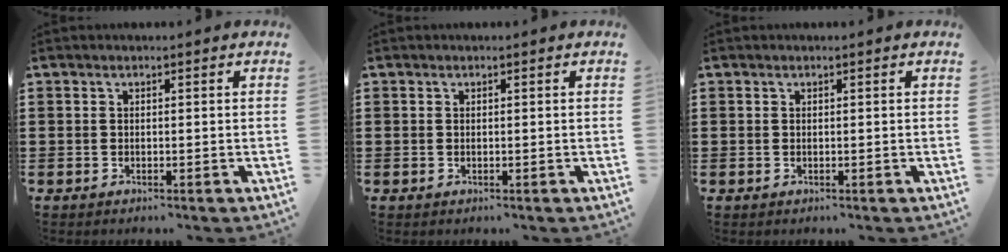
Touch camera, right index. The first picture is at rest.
{"total": 0.0}
{"total": 0.0}